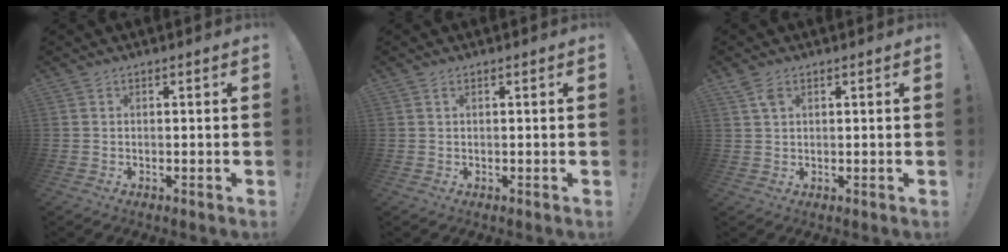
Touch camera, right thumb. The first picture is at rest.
{"total": 0.6, "force": [0.2, 0.0, 0.5], "torque": [-0.019, 0.004, 0.006]}
{"total": 3.3, "force": [1.9, 1.7, 2.1], "torque": [-0.045, 0.000, 0.035]}